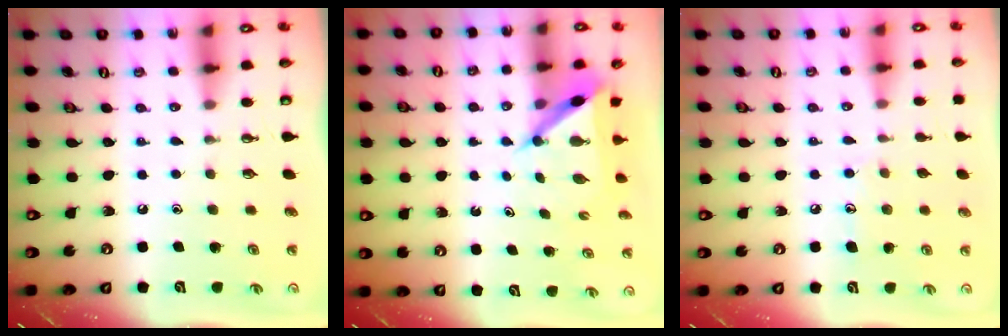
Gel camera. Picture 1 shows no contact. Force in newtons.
{"total": 5.7, "press": 5.7, "slide": 0.6}
{"total": 8.9, "press": 8.9, "slide": 0.5}